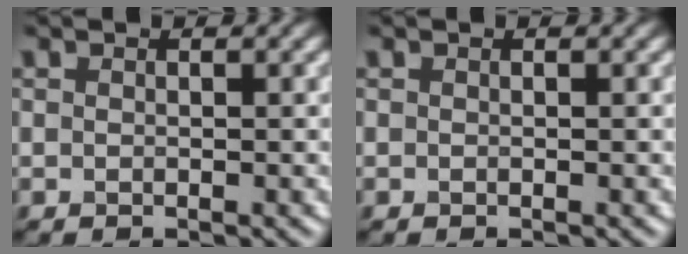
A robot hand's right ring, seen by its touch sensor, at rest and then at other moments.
{"total": 0.0}